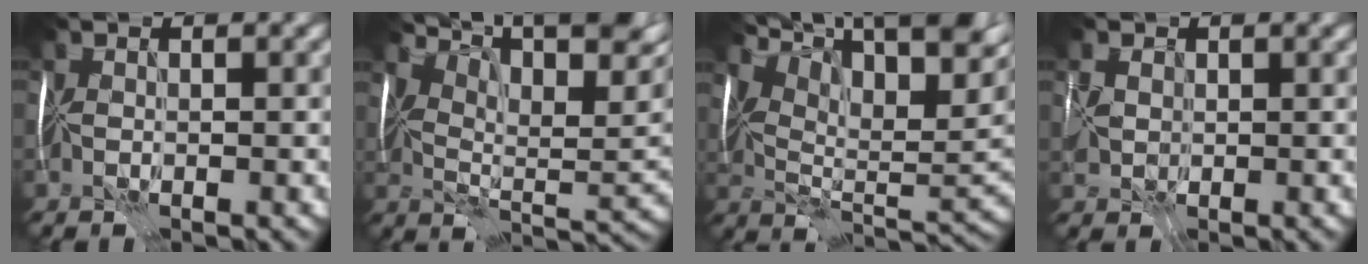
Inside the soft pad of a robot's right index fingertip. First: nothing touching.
{"total": 11.1, "force": [7.1, 3.1, 8.0], "torque": [-0.146, 0.017, 0.119]}
{"total": 12.8, "force": [6.7, 4.8, 9.8], "torque": [-0.172, 0.022, 0.120]}
{"total": 2.2, "force": [0.3, 1.8, 1.2], "torque": [-0.039, 0.003, 0.003]}